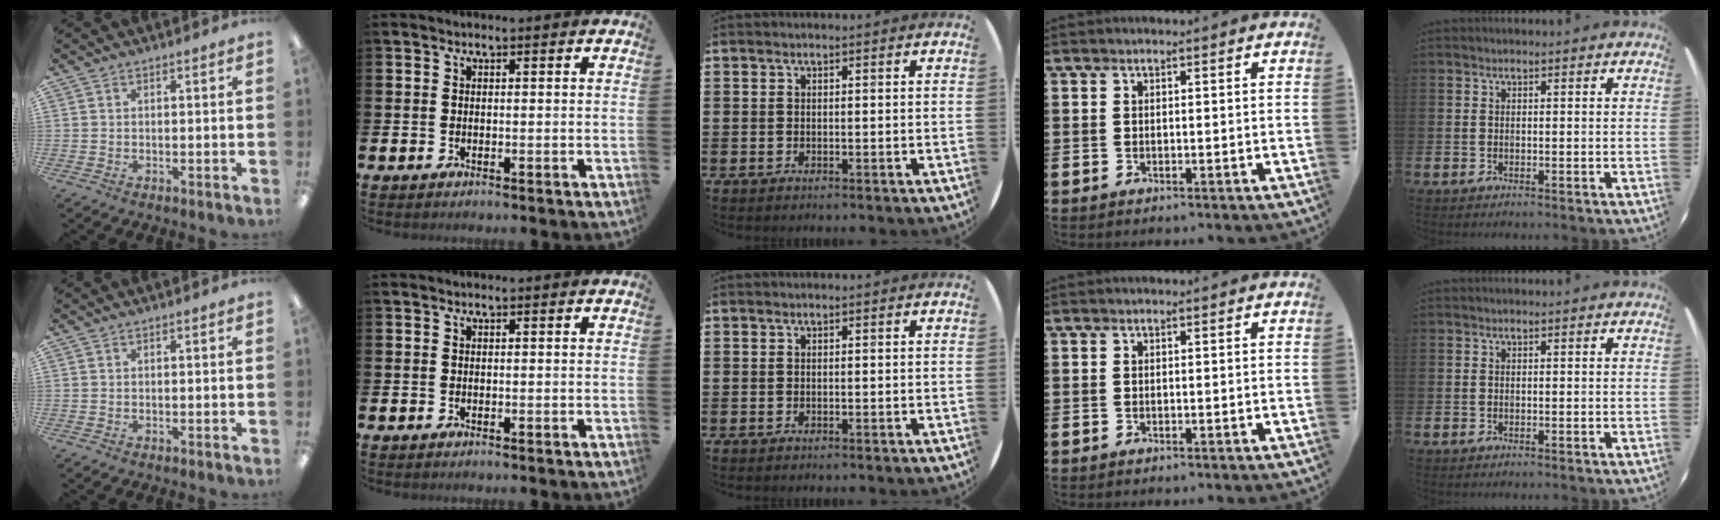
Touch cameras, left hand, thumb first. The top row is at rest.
{}